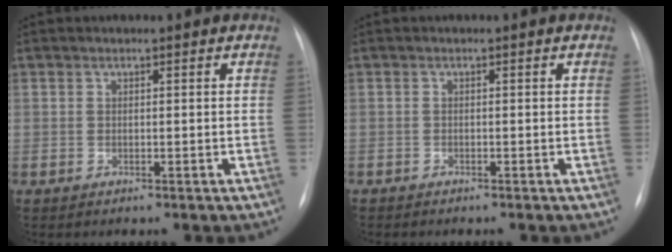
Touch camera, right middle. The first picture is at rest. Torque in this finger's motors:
{"motor_torque": [-0.88, -0.48, -0.16, -0.04]}